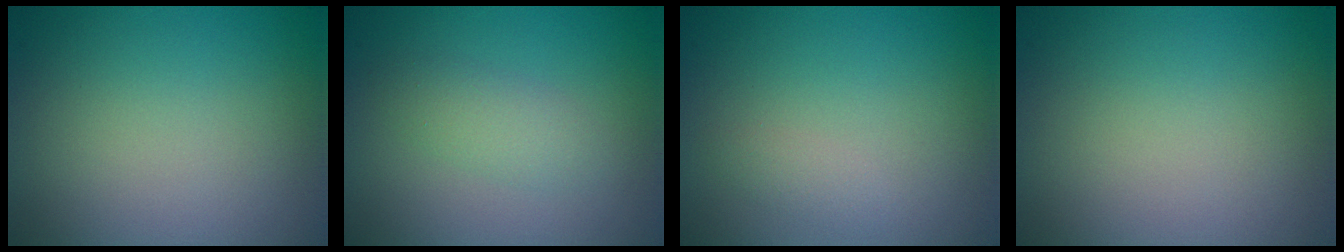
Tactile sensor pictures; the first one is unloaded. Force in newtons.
{"total": 2.0, "press": 2.0, "slide": 0.2}
{"total": 0.8, "press": 0.8, "slide": 0.0}
{"total": 0.0}